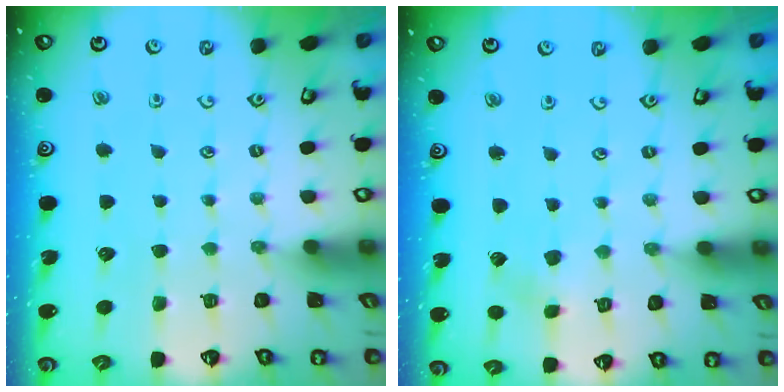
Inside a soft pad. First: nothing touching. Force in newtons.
{"total": 3.0, "press": 3.0, "slide": 0.5}